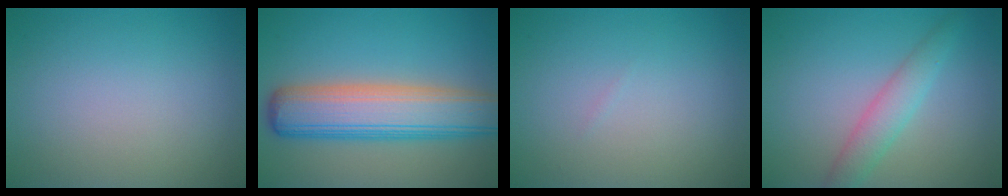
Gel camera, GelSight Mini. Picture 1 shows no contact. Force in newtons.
{"total": 8.8, "press": 8.8, "slide": 0.4}
{"total": 0.0}
{"total": 2.9, "press": 2.9, "slide": 0.1}